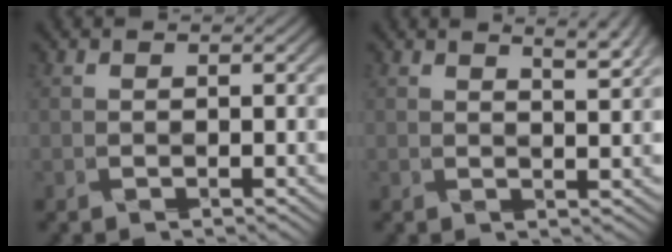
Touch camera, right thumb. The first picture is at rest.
{"total": 2.8, "force": [2.2, 0.0, 1.6], "torque": [-0.042, 0.000, 0.040]}